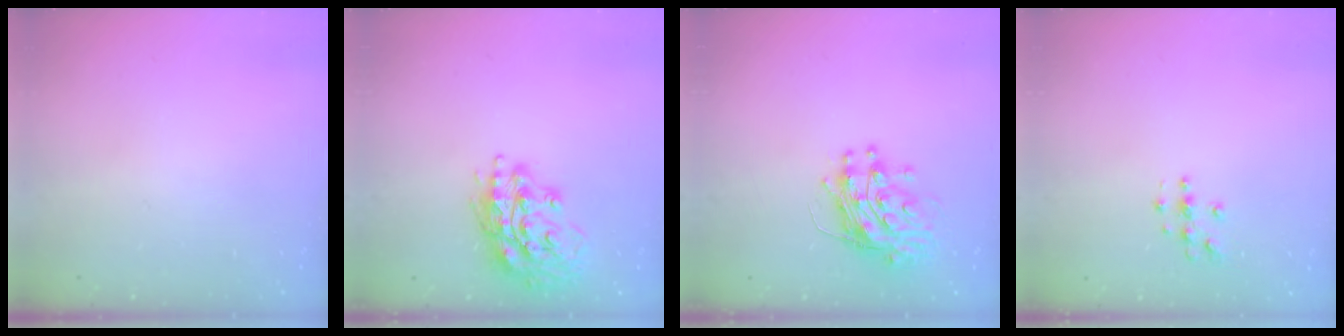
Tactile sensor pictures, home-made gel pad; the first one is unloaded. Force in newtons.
{"total": 16.7, "press": 16.5, "slide": 2.3}
{"total": 12.0, "press": 11.9, "slide": 1.2}
{"total": 3.7, "press": 3.7, "slide": 0.2}